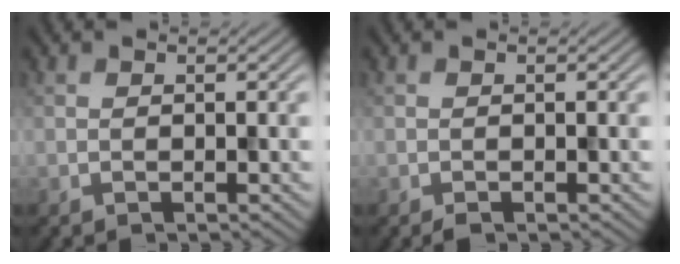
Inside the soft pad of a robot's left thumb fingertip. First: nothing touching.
{"total": 0.5, "force": [-0.4, 0.2, 0.3], "torque": [-0.006, -0.001, -0.005]}